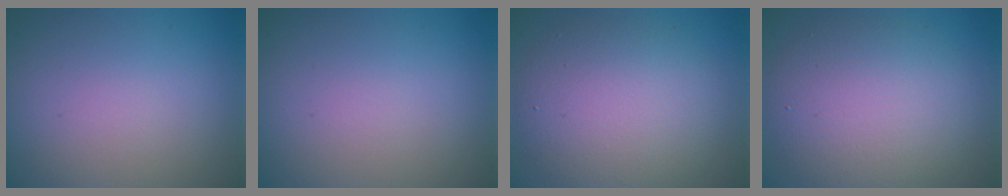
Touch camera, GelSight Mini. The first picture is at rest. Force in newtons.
{"total": 0.0}
{"total": 6.4, "press": 6.4, "slide": 0.5}
{"total": 6.9, "press": 6.9, "slide": 0.6}